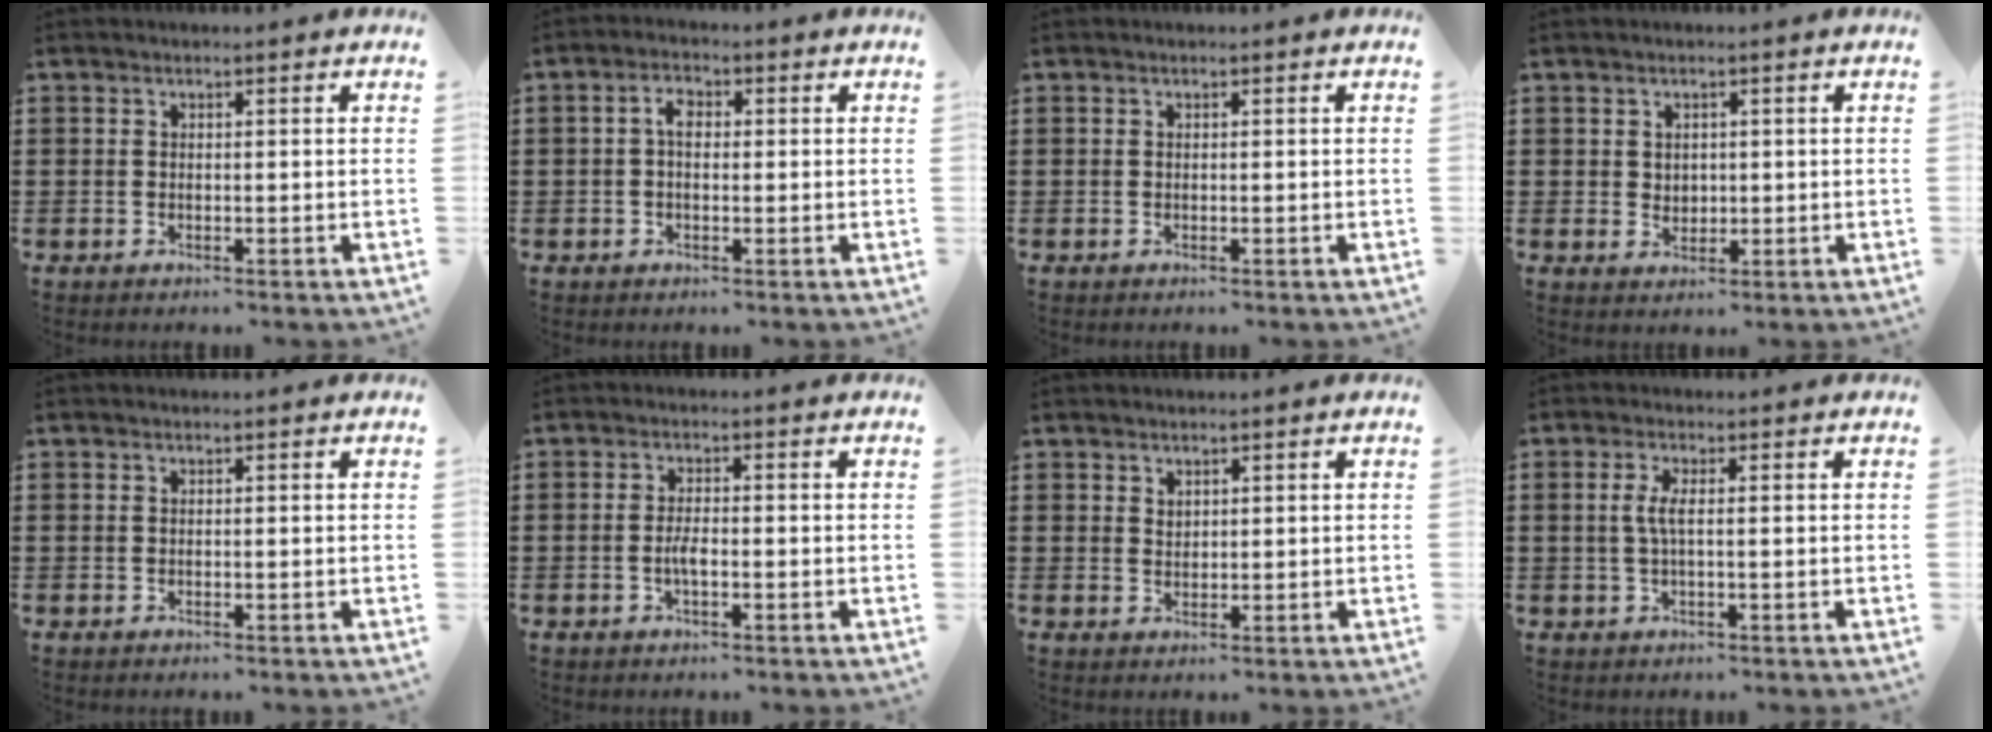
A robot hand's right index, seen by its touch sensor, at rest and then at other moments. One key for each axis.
{"total": 2.8, "fx": 0.0, "fy": 1.6, "fz": 2.3, "tx": -0.046, "ty": 0.008, "tz": -0.001}
{"total": 0.0}
{"total": 1.7, "fx": 0.7, "fy": 1.5, "fz": 0.3, "tx": -0.011, "ty": 0.009, "tz": 0.013}
{"total": 0.0}
{"total": 2.5, "fx": -0.8, "fy": 0.8, "fz": 2.2, "tx": -0.049, "ty": 0.000, "tz": -0.017}
{"total": 1.4, "fx": 1.1, "fy": 0.7, "fz": 0.2, "tx": -0.004, "ty": 0.001, "tz": 0.023}
{"total": 2.7, "fx": 0.0, "fy": 0.5, "fz": 2.7, "tx": -0.059, "ty": -0.003, "tz": -0.005}